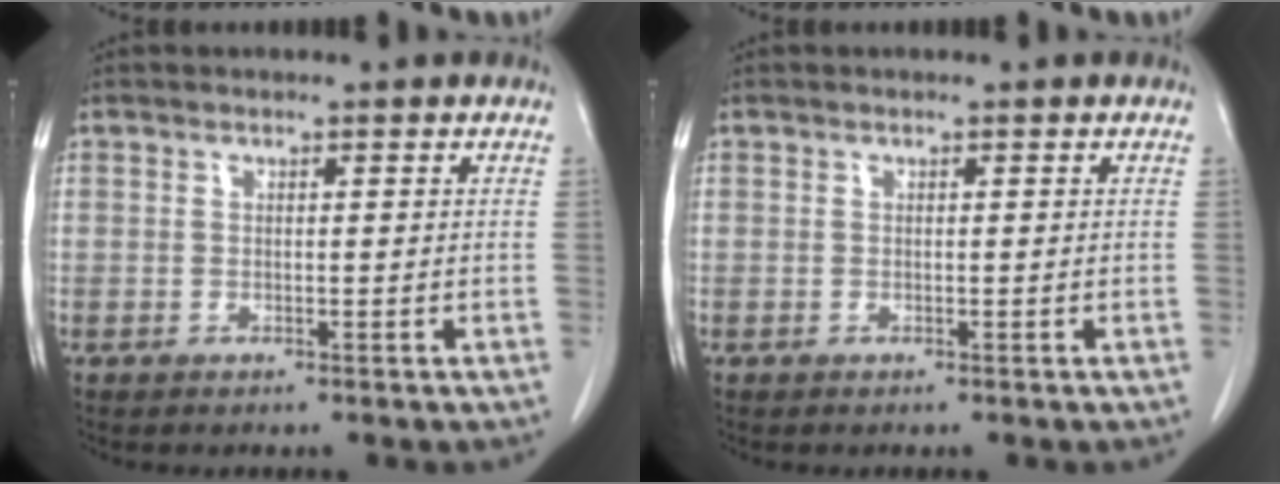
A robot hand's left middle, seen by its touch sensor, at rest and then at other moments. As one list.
[{"total": 0.0}]